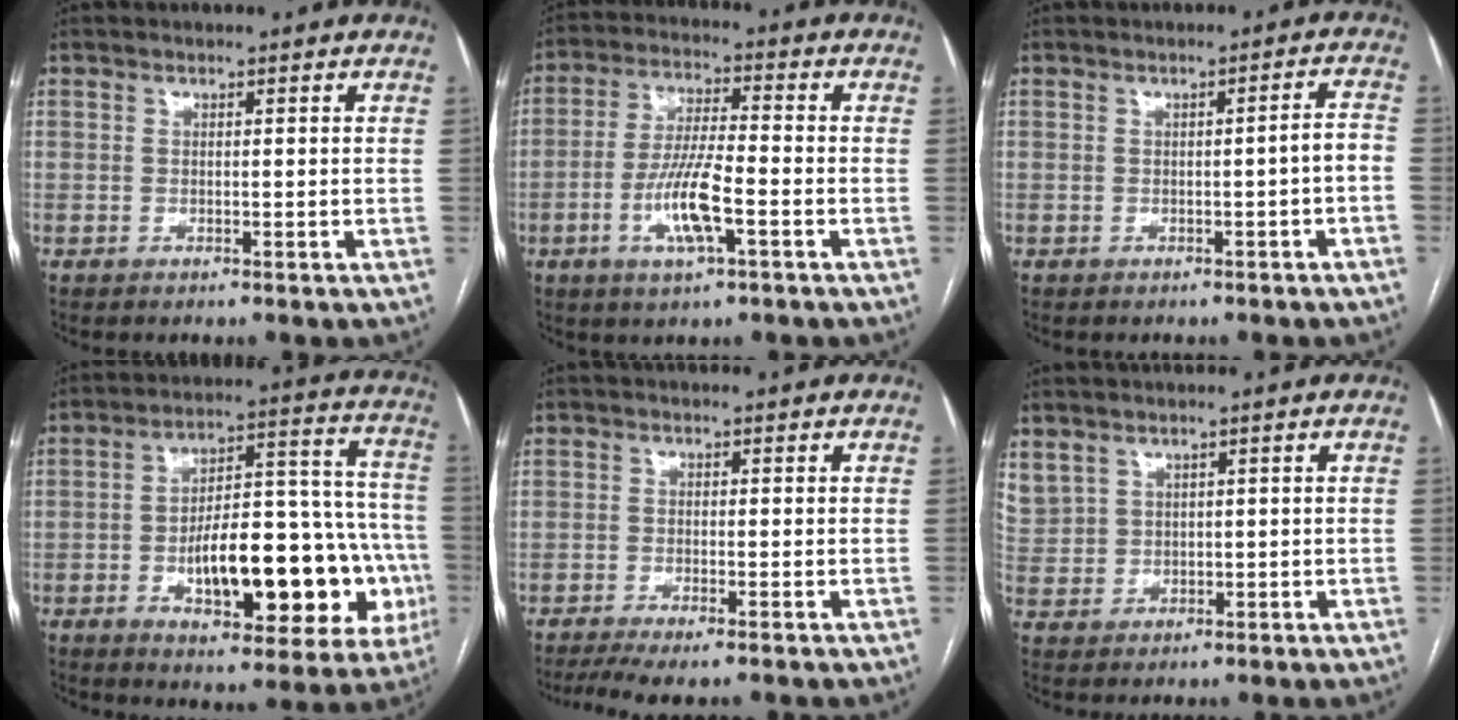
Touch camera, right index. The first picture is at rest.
{"total": 9.4, "force": [-3.2, 1.7, 8.7], "torque": [-0.174, -0.003, -0.059]}
{"total": 2.7, "force": [-0.9, 0.1, 2.6], "torque": [-0.031, 0.009, -0.012]}
{"total": 23.1, "force": [-5.8, 8.6, 20.6], "torque": [-0.225, 0.042, -0.063]}
{"total": 4.6, "force": [-3.1, 0.9, 3.3], "torque": [-0.060, -0.012, -0.052]}
{"total": 6.3, "force": [3.7, 4.8, 1.9], "torque": [-0.059, 0.016, 0.093]}